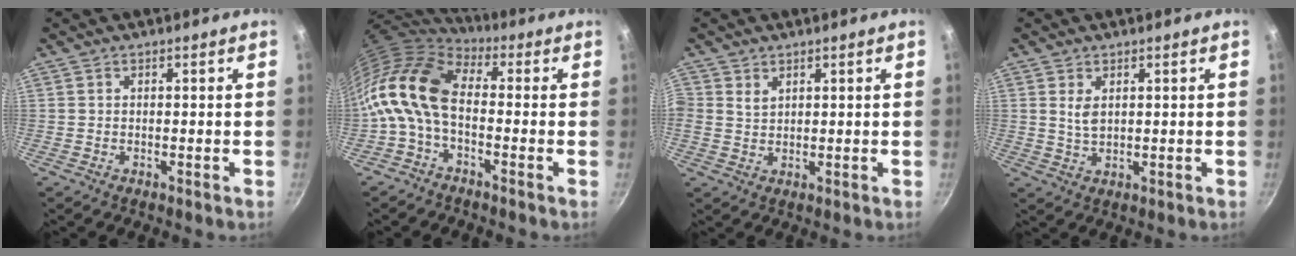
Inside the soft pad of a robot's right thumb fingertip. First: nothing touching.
{"total": 12.9, "force": [-1.5, 7.4, 10.5], "torque": [-0.199, 0.026, -0.047]}
{"total": 2.2, "force": [1.2, 1.6, 0.9], "torque": [-0.012, -0.007, 0.022]}
{"total": 3.1, "force": [1.0, 1.7, 2.3], "torque": [-0.041, -0.010, 0.022]}